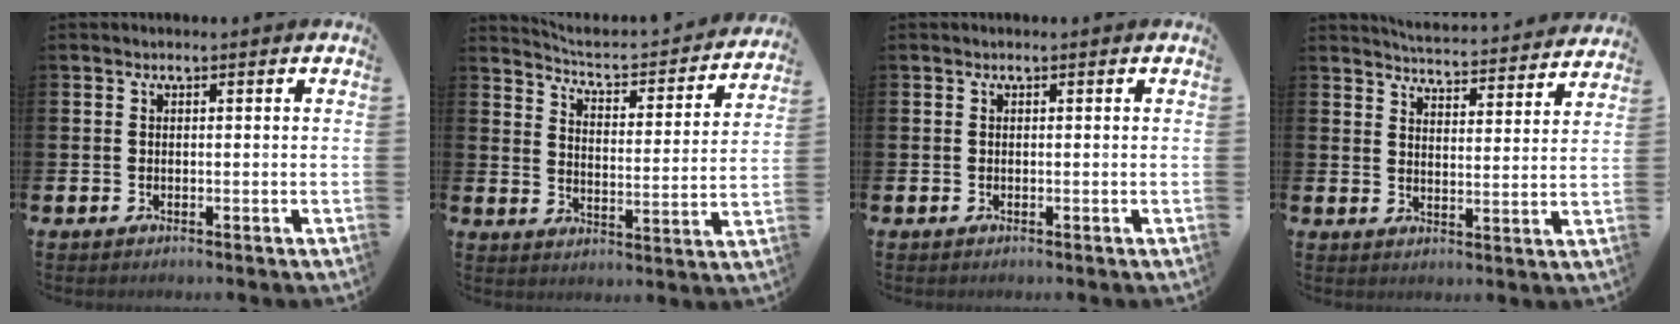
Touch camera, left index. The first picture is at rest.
{"total": 4.6, "force": [4.2, 1.0, 1.4], "torque": [-0.044, -0.042, 0.061]}
{"total": 0.0}
{"total": 5.2, "force": [5.1, 0.2, 0.3], "torque": [-0.016, -0.044, 0.088]}